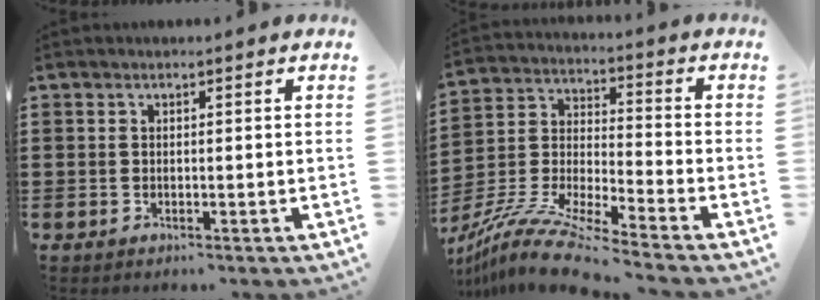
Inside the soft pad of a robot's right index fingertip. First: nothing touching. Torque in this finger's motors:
{"motor_torque": [-0.71, 0.76, 0.25, 0.12]}